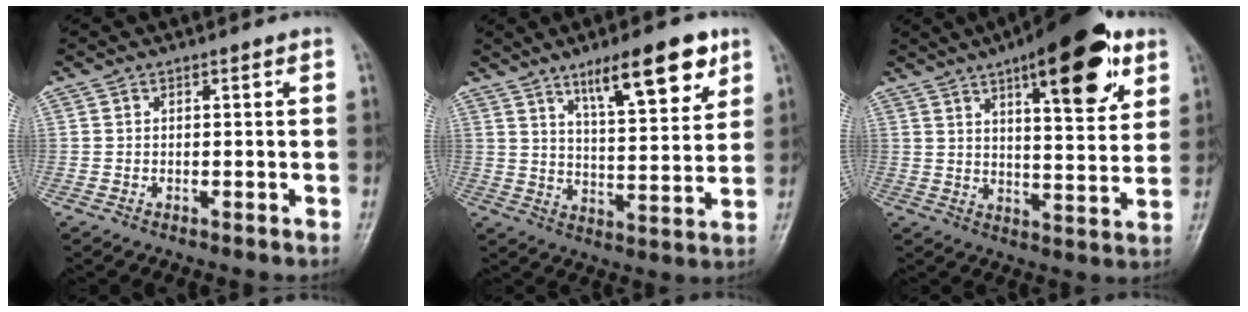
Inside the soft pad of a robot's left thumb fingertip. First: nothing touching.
{"total": 14.1, "force": [8.4, 4.0, 10.5], "torque": [-0.137, -0.043, 0.135]}
{"total": 18.3, "force": [9.6, 6.1, 14.3], "torque": [-0.170, -0.034, 0.138]}